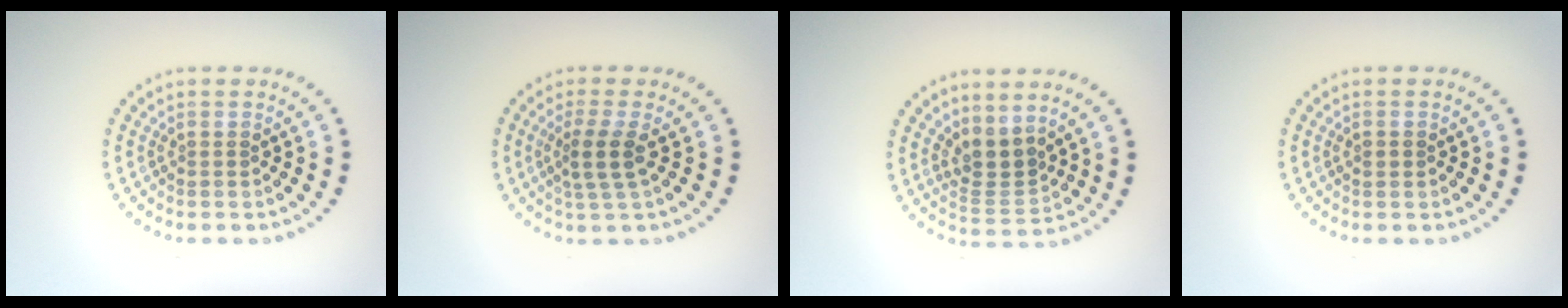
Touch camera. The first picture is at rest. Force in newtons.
{"total": 2.5, "press": 2.0, "slide": 1.5}
{"total": 2.8, "press": 2.1, "slide": 1.8}
{"total": 0.9, "press": 0.9, "slide": 0.1}